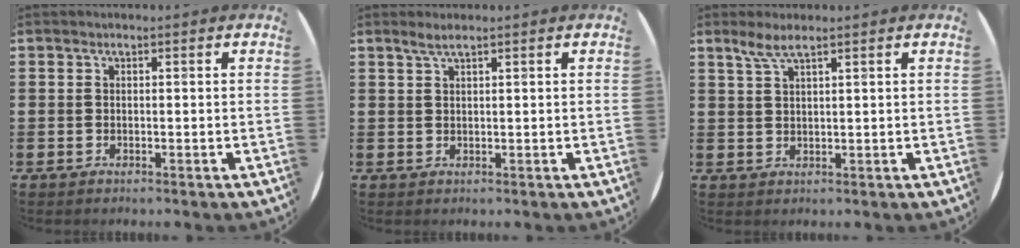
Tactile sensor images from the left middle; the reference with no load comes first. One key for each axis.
{"total": 1.6, "fx": 1.2, "fy": 0.0, "fz": 1.0, "tx": -0.020, "ty": 0.002, "tz": 0.021}
{"total": 2.8, "fx": 2.1, "fy": 0.2, "fz": 1.8, "tx": -0.039, "ty": 0.003, "tz": 0.037}